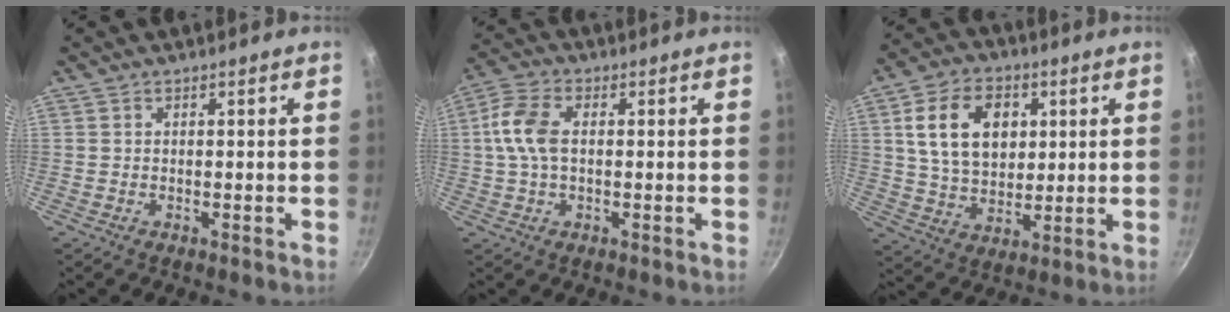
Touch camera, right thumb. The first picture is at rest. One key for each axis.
{"total": 8.0, "fx": 0.7, "fy": 4.8, "fz": 6.3, "tx": -0.132, "ty": 0.018, "tz": 0.006}
{"total": 14.7, "fx": 3.8, "fy": 10.4, "fz": 9.7, "tx": -0.144, "ty": -0.004, "tz": 0.067}